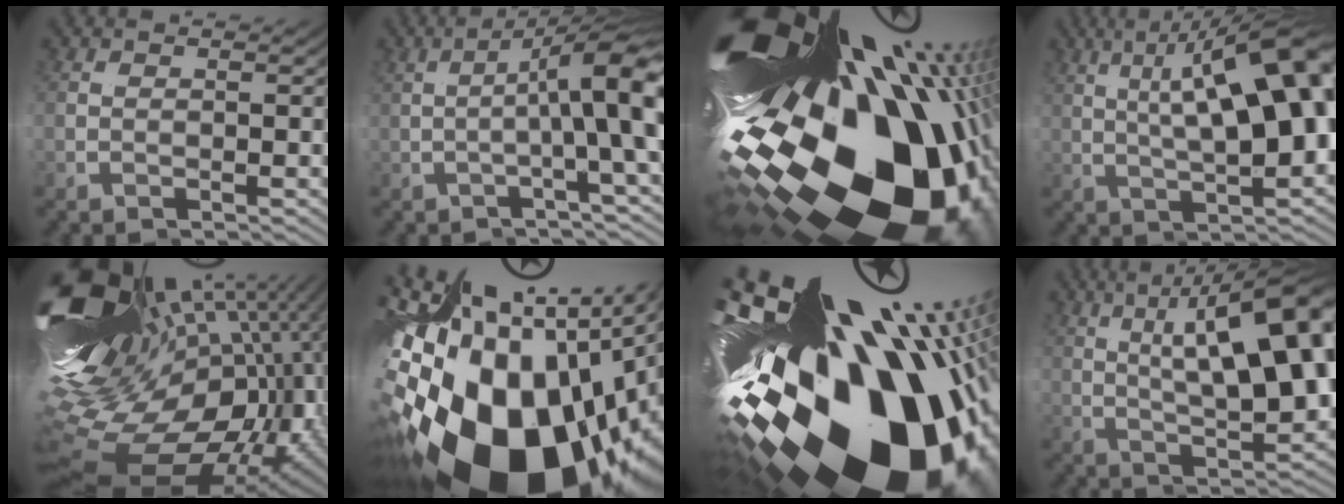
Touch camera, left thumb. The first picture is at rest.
{"total": 9.2, "force": [-0.4, 0.8, 9.1], "torque": [-0.114, 0.023, -0.018]}
{"total": 37.3, "force": [-2.1, 21.0, 30.7], "torque": [-0.490, 0.001, -0.033]}
{"total": 10.6, "force": [1.6, 1.1, 10.4], "torque": [-0.125, 0.045, 0.003]}
{"total": 28.4, "force": [-3.2, 14.8, 24.0], "torque": [-0.394, -0.005, -0.045]}
{"total": 21.0, "force": [-4.6, 11.7, 16.8], "torque": [-0.311, -0.011, -0.074]}
{"total": 29.8, "force": [-3.9, 16.7, 24.3], "torque": [-0.421, -0.002, -0.057]}
{"total": 9.1, "force": [1.8, 0.5, 8.9], "torque": [-0.113, 0.042, 0.010]}